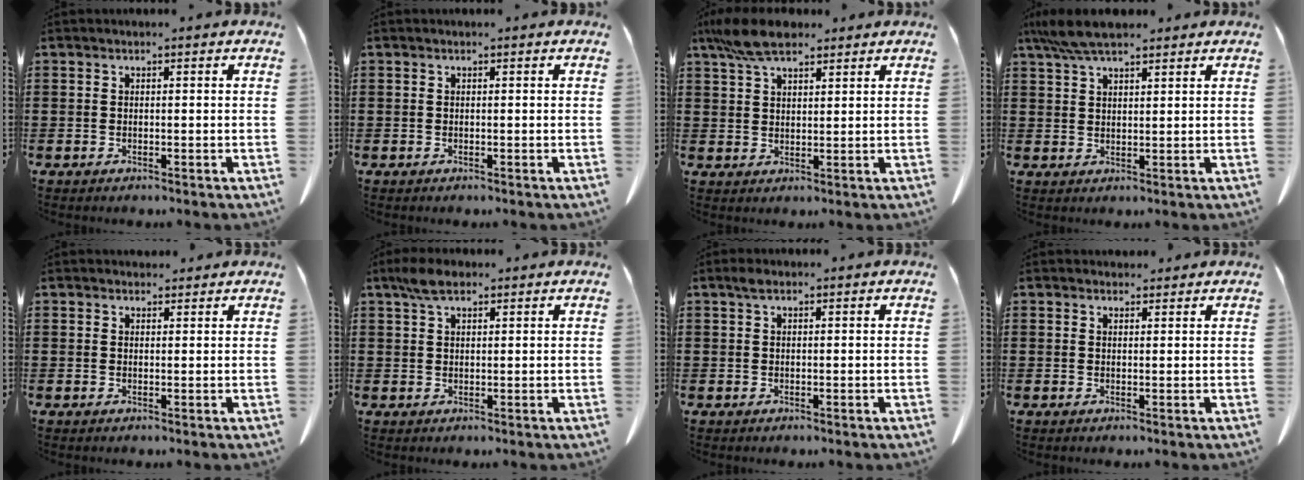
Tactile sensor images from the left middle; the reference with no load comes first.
{"total": 0.0}
{"total": 7.3, "force": [5.4, 2.7, 4.1], "torque": [-0.096, -0.003, 0.104]}
{"total": 6.1, "force": [4.8, 1.4, 3.5], "torque": [-0.081, -0.006, 0.089]}
{"total": 1.6, "force": [1.5, 0.6, 0.2], "torque": [0.000, -0.002, 0.028]}
{"total": 3.7, "force": [2.5, 1.5, 2.3], "torque": [-0.052, 0.006, 0.046]}
{"total": 1.1, "force": [0.6, 0.6, 0.8], "torque": [-0.019, 0.003, 0.011]}
{"total": 1.5, "force": [1.4, 0.5, 0.2], "torque": [0.001, -0.002, 0.026]}